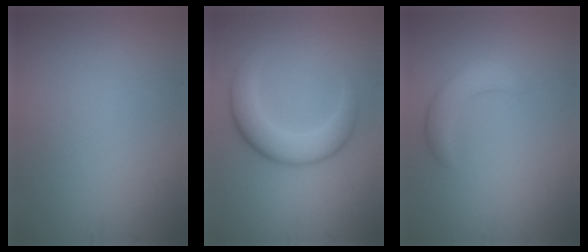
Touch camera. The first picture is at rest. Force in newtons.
{"total": 4.6, "press": 4.6, "slide": 0.1}
{"total": 2.5, "press": 2.5, "slide": 0.0}